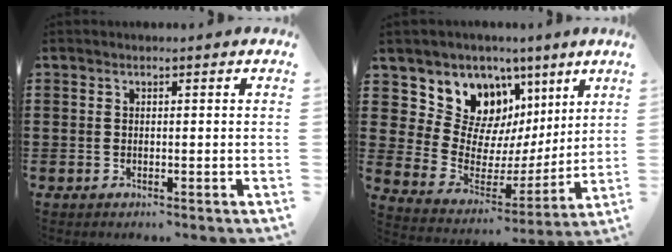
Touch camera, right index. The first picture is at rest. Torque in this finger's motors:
{"motor_torque": [1.31, 0.83, 0.36, 0.08]}